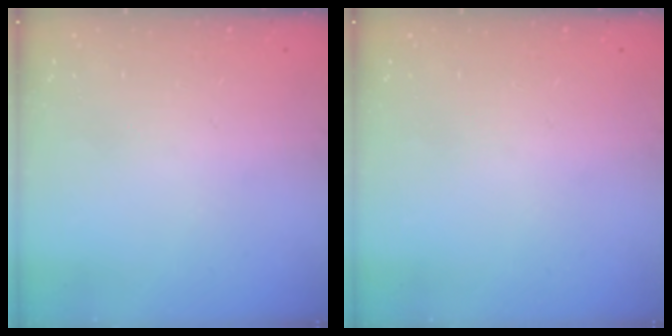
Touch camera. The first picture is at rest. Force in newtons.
{"total": 0.0}